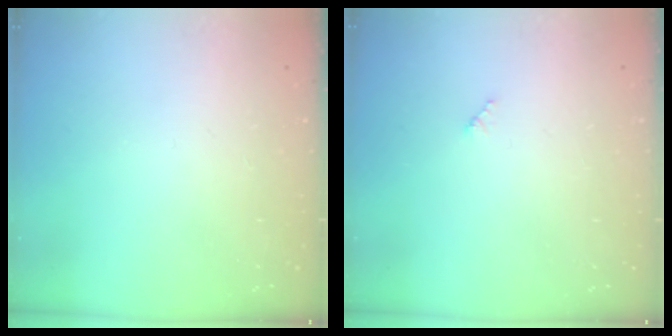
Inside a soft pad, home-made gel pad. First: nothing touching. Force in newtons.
{"total": 2.5, "press": 2.5, "slide": 0.3}